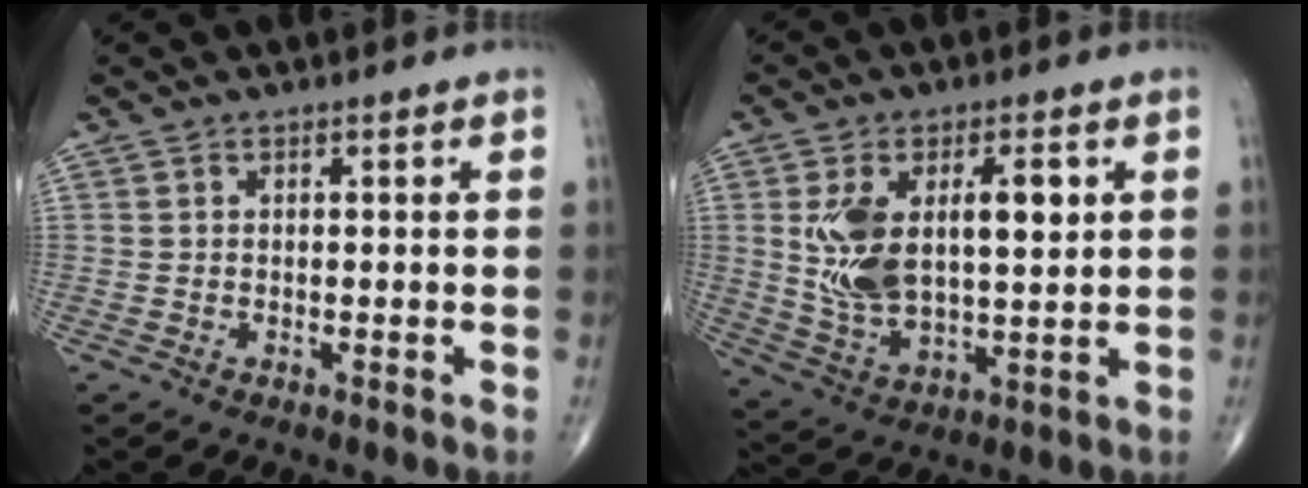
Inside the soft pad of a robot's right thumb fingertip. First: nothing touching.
{"total": 15.3, "force": [3.2, 7.6, 12.9], "torque": [-0.227, -0.011, 0.070]}